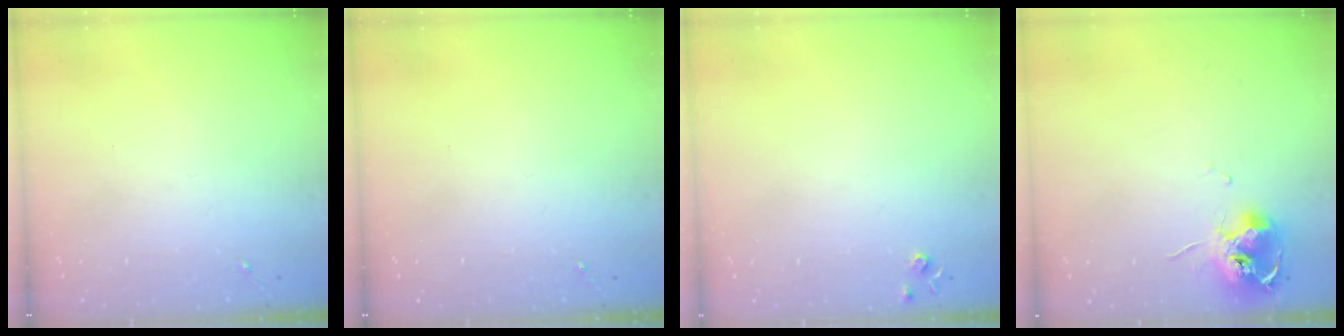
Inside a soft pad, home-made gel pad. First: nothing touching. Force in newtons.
{"total": 0.0}
{"total": 4.3, "press": 4.3, "slide": 0.7}
{"total": 12.1, "press": 12.0, "slide": 1.2}